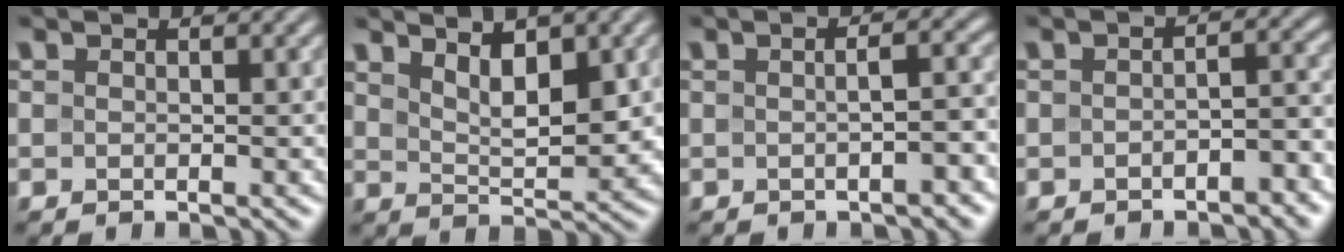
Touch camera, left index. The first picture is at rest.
{"total": 5.0, "force": [2.5, 1.9, 3.9], "torque": [-0.064, -0.006, 0.041]}
{"total": 3.8, "force": [-0.5, 1.4, 3.5], "torque": [-0.028, 0.009, -0.006]}
{"total": 3.5, "force": [-1.7, 1.6, 2.6], "torque": [-0.031, 0.008, -0.027]}